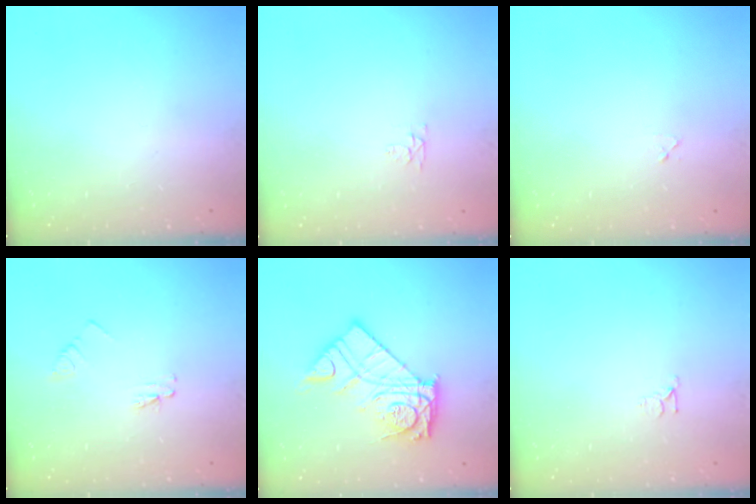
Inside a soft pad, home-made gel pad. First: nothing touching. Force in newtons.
{"total": 4.7, "press": 4.6, "slide": 0.5}
{"total": 2.2, "press": 2.2, "slide": 0.1}
{"total": 2.8, "press": 2.8, "slide": 0.3}
{"total": 16.5, "press": 16.4, "slide": 1.7}
{"total": 3.6, "press": 3.6, "slide": 0.2}